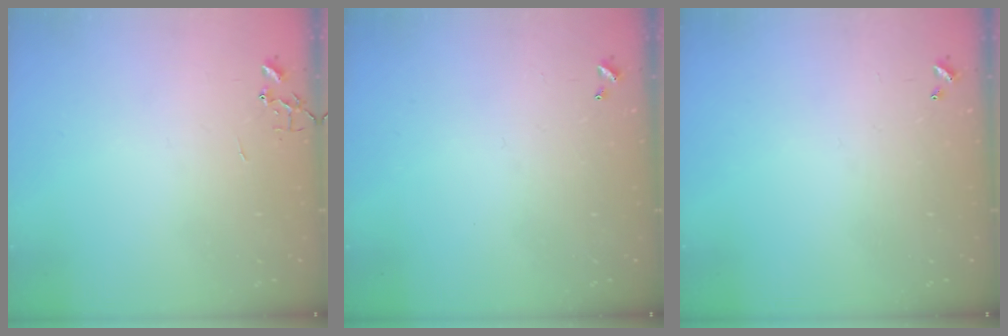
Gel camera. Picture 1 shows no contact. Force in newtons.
{"total": 0.0}
{"total": 0.0}